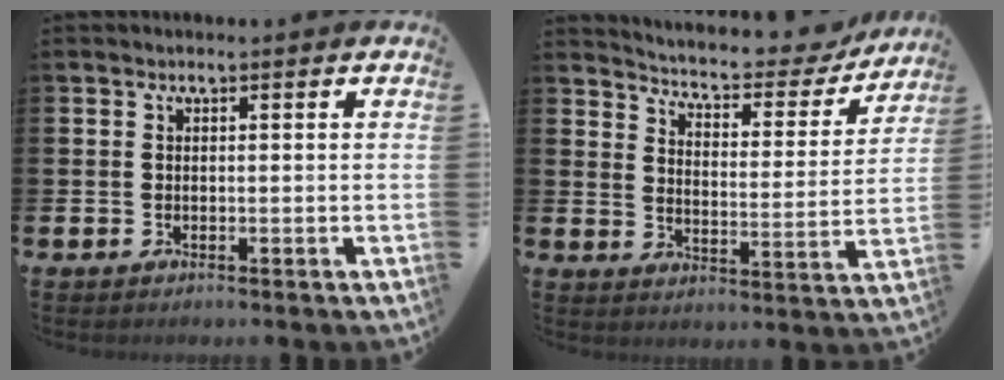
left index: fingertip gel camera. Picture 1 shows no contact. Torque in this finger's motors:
{"motor_torque": [1.11, -1.03, 0.47, 0.02]}